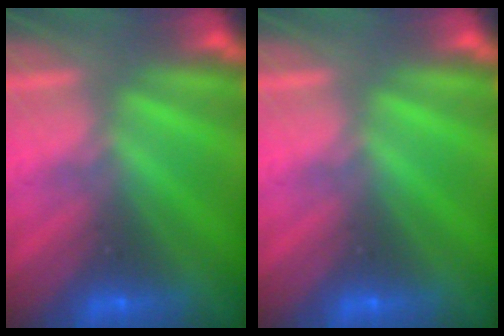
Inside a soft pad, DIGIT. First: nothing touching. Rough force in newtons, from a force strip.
{"total": 0.0}